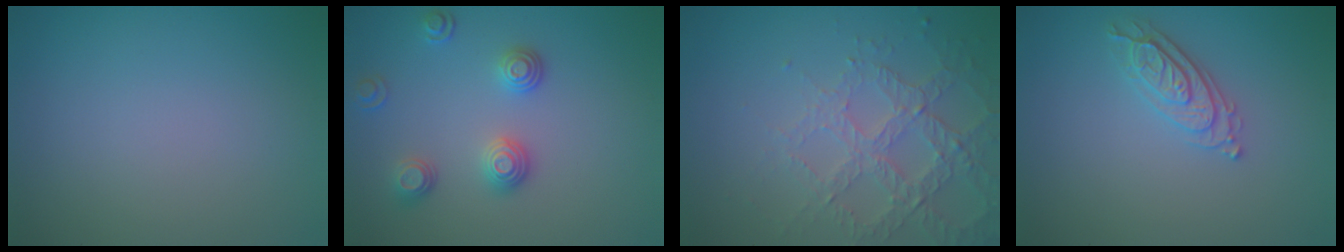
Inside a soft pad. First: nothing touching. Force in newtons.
{"total": 2.9, "press": 2.5, "slide": 1.5}
{"total": 3.7, "press": 3.6, "slide": 0.5}
{"total": 2.4, "press": 2.3, "slide": 0.7}